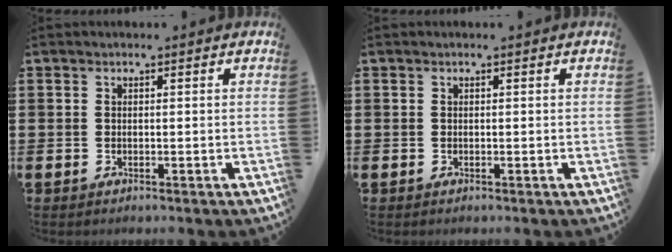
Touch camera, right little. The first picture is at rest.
{"total": 0.0}